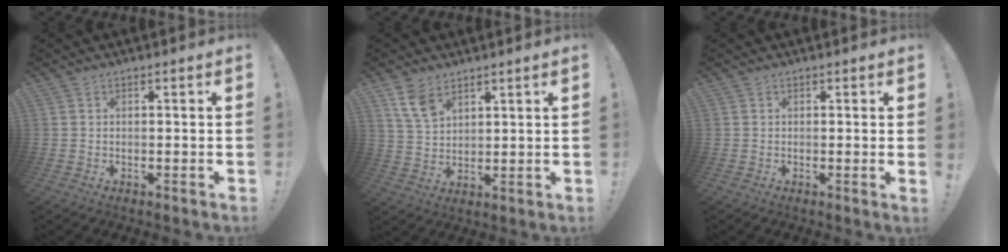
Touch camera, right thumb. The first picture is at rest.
{"total": 7.6, "force": [5.0, 4.1, 4.0], "torque": [-0.072, -0.022, 0.097]}
{"total": 1.1, "force": [0.4, -0.4, 0.9], "torque": [-0.009, -0.004, 0.004]}